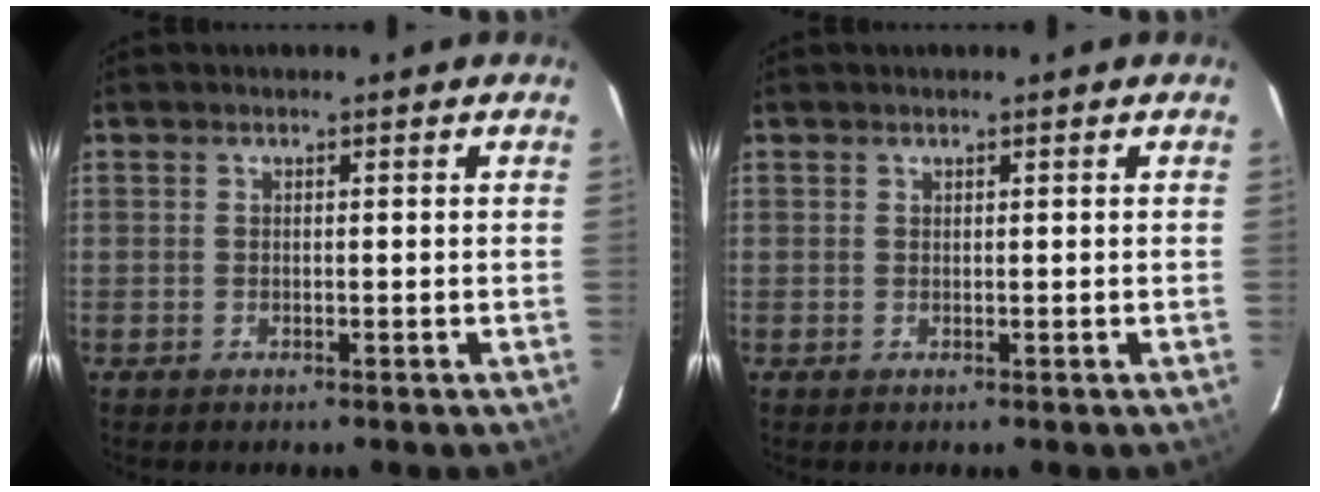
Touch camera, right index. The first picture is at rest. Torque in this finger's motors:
{"motor_torque": [0.02, 0.04, 0.11, 0.01]}